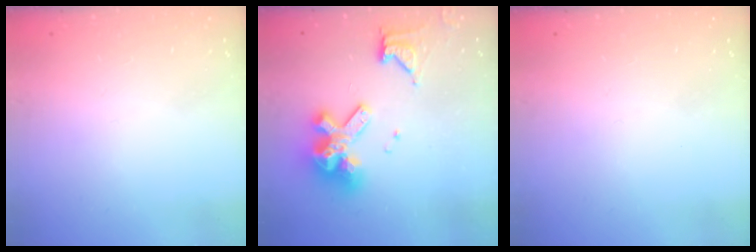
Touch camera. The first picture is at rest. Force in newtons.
{"total": 12.2, "press": 12.1, "slide": 1.3}
{"total": 0.0}